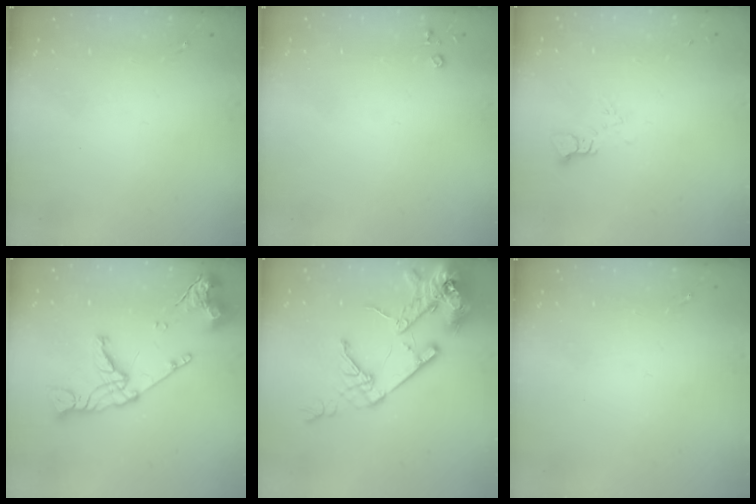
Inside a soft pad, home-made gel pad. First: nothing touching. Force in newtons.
{"total": 2.8, "press": 2.8, "slide": 0.3}
{"total": 3.4, "press": 3.4, "slide": 0.2}
{"total": 17.1, "press": 17.0, "slide": 1.9}
{"total": 18.4, "press": 18.2, "slide": 2.5}
{"total": 0.0}